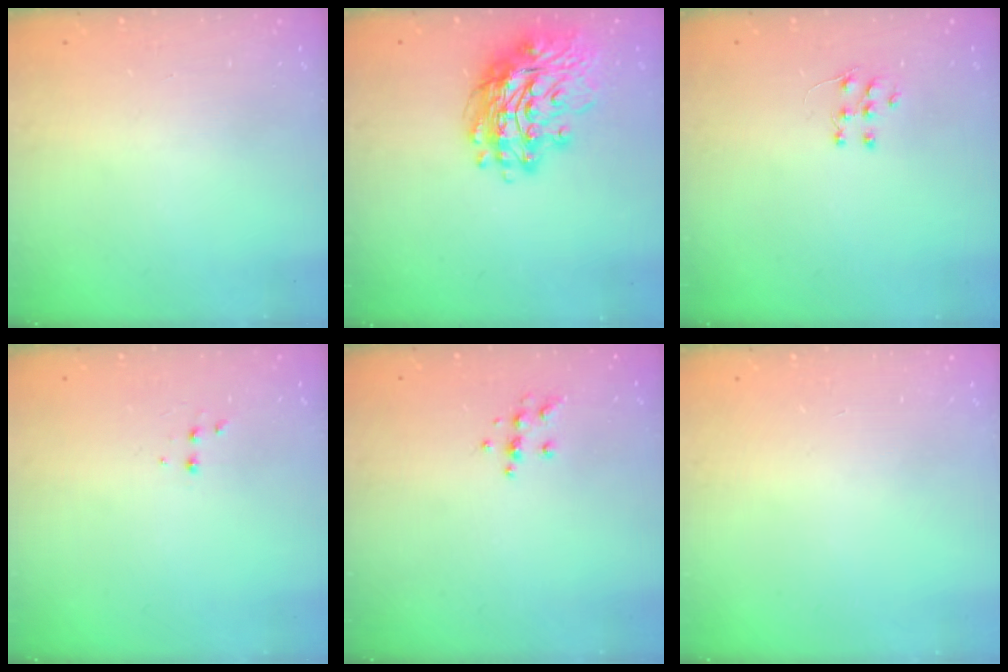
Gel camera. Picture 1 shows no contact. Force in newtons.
{"total": 17.0, "press": 16.8, "slide": 2.5}
{"total": 5.7, "press": 5.6, "slide": 0.4}
{"total": 1.9, "press": 1.9, "slide": 0.2}
{"total": 5.7, "press": 5.6, "slide": 1.1}
{"total": 0.0}